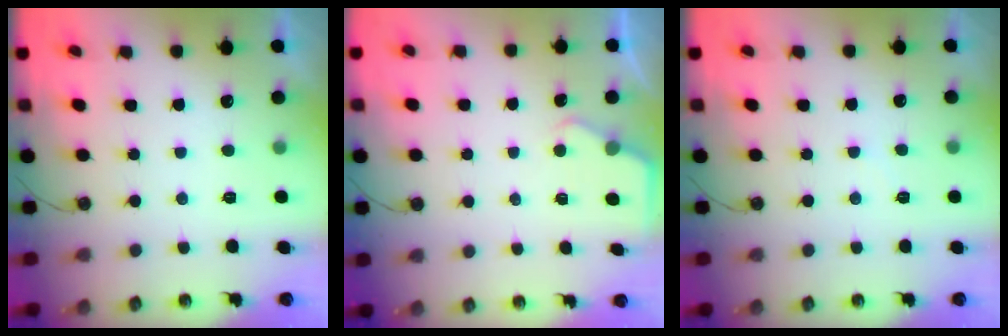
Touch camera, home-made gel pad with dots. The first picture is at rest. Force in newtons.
{"total": 3.3, "press": 3.3, "slide": 0.5}
{"total": 4.7, "press": 4.6, "slide": 0.8}